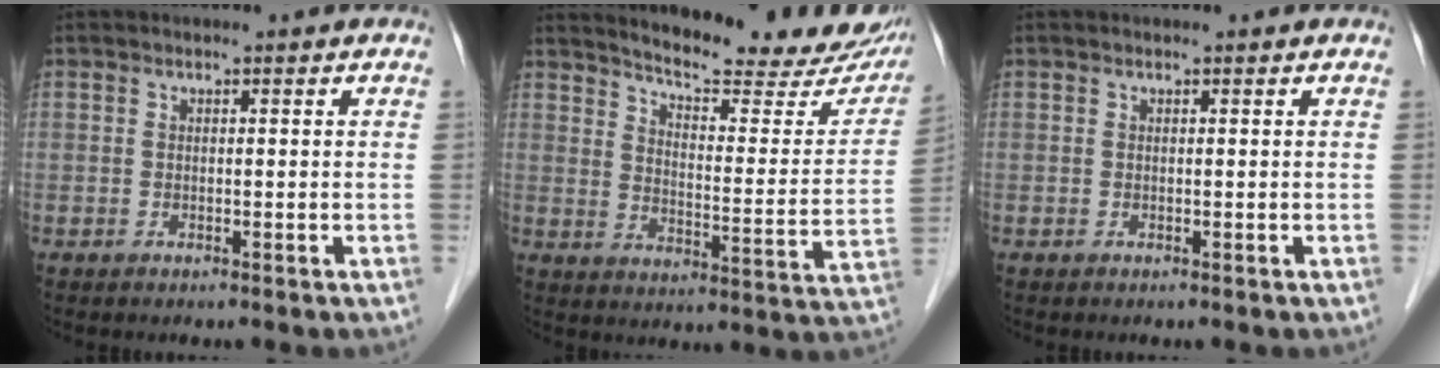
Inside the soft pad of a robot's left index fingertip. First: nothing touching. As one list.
[{"total": 21.1, "force": [19.0, 3.4, 8.6], "torque": [-0.111, -0.060, 0.233]}, {"total": 0.0}]